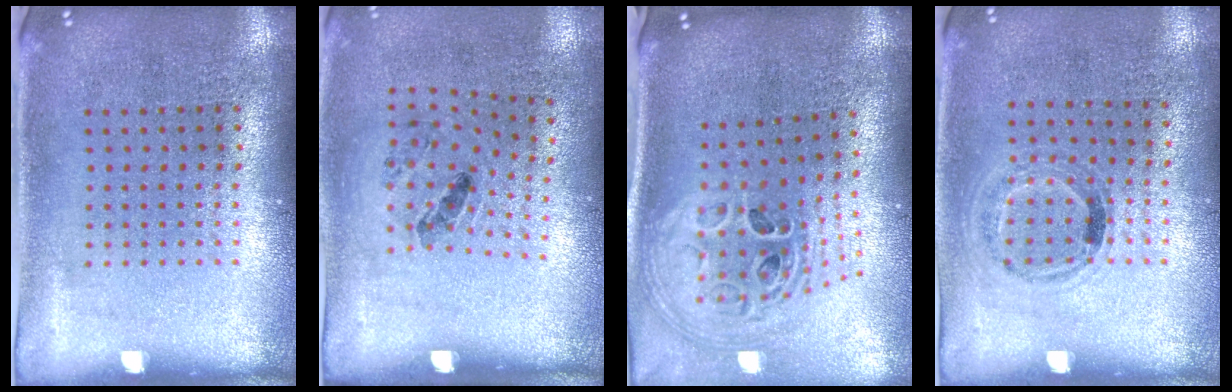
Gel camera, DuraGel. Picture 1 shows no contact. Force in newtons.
{"total": 1.2, "press": 0.7, "slide": 0.9}
{"total": 2.2, "press": 1.6, "slide": 1.5}
{"total": 0.9, "press": 0.7, "slide": 0.6}